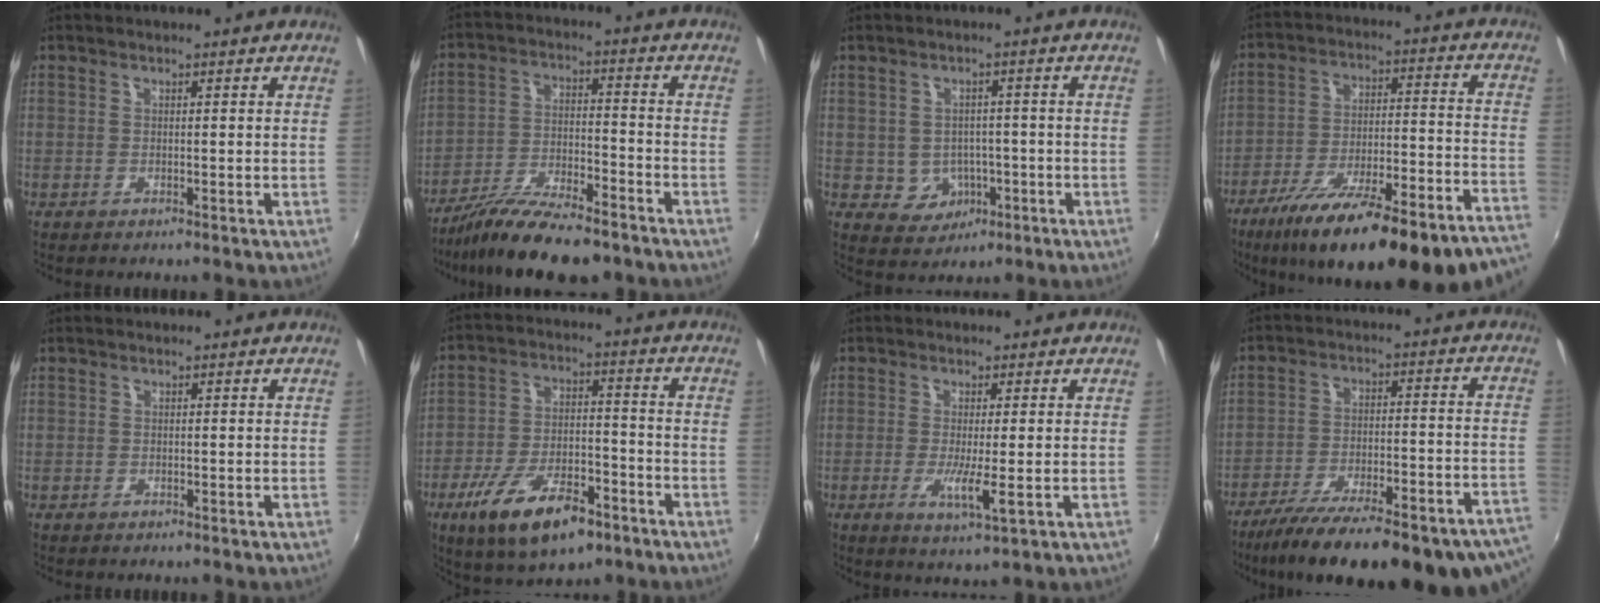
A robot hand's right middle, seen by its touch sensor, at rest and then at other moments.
{"total": 14.1, "force": [-11.5, 3.3, 7.6], "torque": [-0.154, -0.022, -0.197]}
{"total": 5.6, "force": [-1.5, 5.2, 1.5], "torque": [-0.042, 0.011, -0.005]}
{"total": 29.6, "force": [-23.5, 4.8, 17.4], "torque": [-0.262, -0.057, -0.335]}
{"total": 0.6, "force": [-0.3, 0.5, -0.1], "torque": [0.000, 0.001, -0.003]}
{"total": 15.7, "force": [-9.2, 6.5, 11.0], "torque": [-0.218, -0.017, -0.151]}
{"total": 4.4, "force": [-0.8, 0.0, 4.3], "torque": [-0.086, -0.014, -0.016]}
{"total": 29.3, "force": [-22.6, 7.2, 17.3], "torque": [-0.279, -0.052, -0.308]}